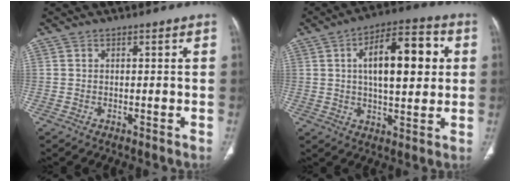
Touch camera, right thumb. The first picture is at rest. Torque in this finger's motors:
{"motor_torque": [-0.73, 1.67, 0.13, 0.16, 0.21]}